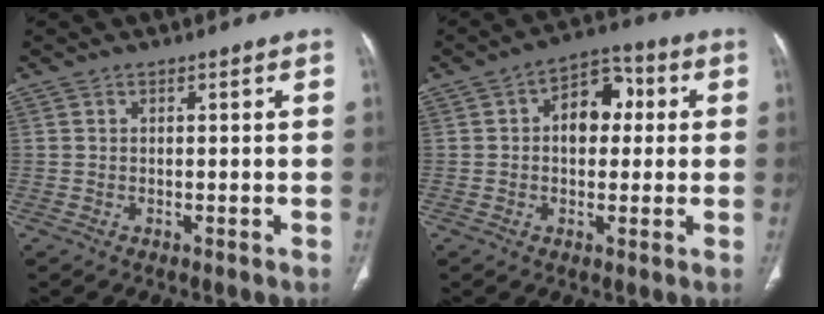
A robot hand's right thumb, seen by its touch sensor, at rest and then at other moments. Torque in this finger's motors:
{"motor_torque": [-0.80, 0.47, -0.07, -0.01, 0.14]}